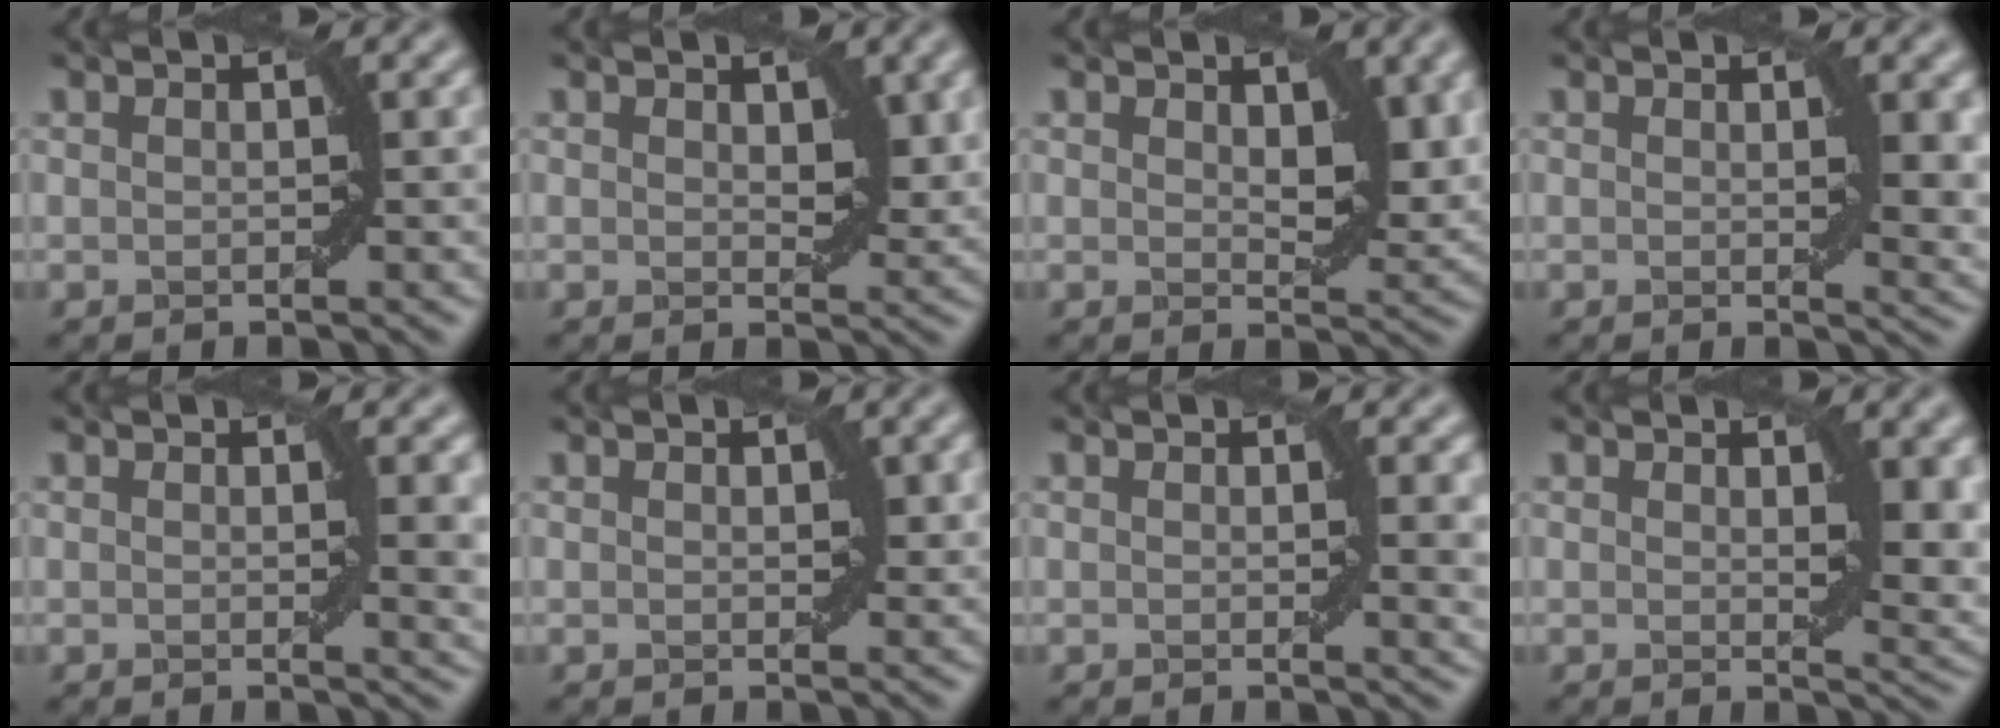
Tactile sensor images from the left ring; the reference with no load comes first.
{"total": 2.4, "force": [0.8, 1.4, 1.7], "torque": [-0.022, -0.007, 0.017]}
{"total": 4.0, "force": [1.3, 2.1, 3.1], "torque": [-0.044, -0.008, 0.026]}
{"total": 3.2, "force": [0.9, 0.9, 3.0], "torque": [-0.032, -0.006, 0.016]}
{"total": 2.6, "force": [0.5, 0.5, 2.5], "torque": [-0.027, -0.005, 0.009]}
{"total": 0.9, "force": [0.4, 0.5, 0.6], "torque": [-0.001, -0.004, 0.007]}
{"total": 2.2, "force": [0.4, 0.4, 2.1], "torque": [-0.022, -0.005, 0.008]}
{"total": 4.5, "force": [1.4, 1.7, 3.9], "torque": [-0.046, -0.010, 0.024]}